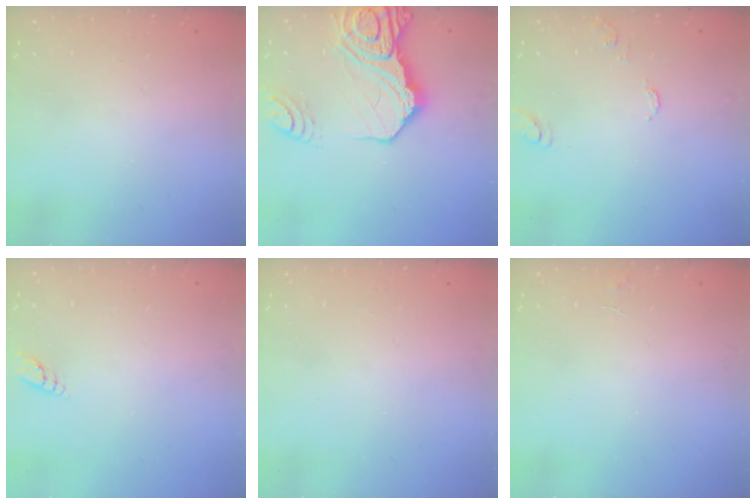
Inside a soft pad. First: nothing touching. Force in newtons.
{"total": 22.5, "press": 22.4, "slide": 2.8}
{"total": 8.4, "press": 8.3, "slide": 0.6}
{"total": 3.0, "press": 3.0, "slide": 0.3}
{"total": 0.0}
{"total": 2.2, "press": 2.2, "slide": 0.2}